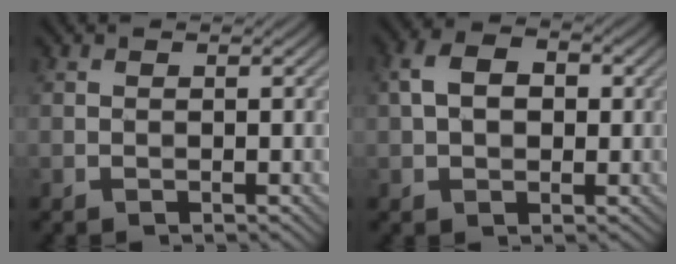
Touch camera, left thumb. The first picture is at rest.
{"total": 5.5, "force": [0.6, 3.8, 3.9], "torque": [-0.076, 0.008, 0.004]}